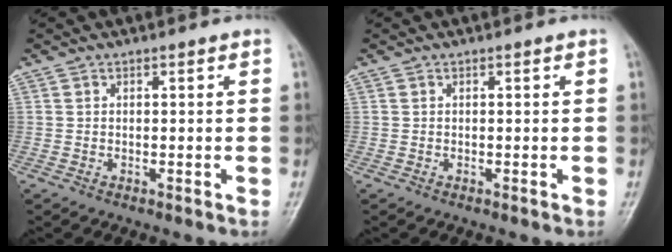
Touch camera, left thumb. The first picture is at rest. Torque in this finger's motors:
{"motor_torque": [0.00, 0.00, 0.00, 0.00, 0.00]}